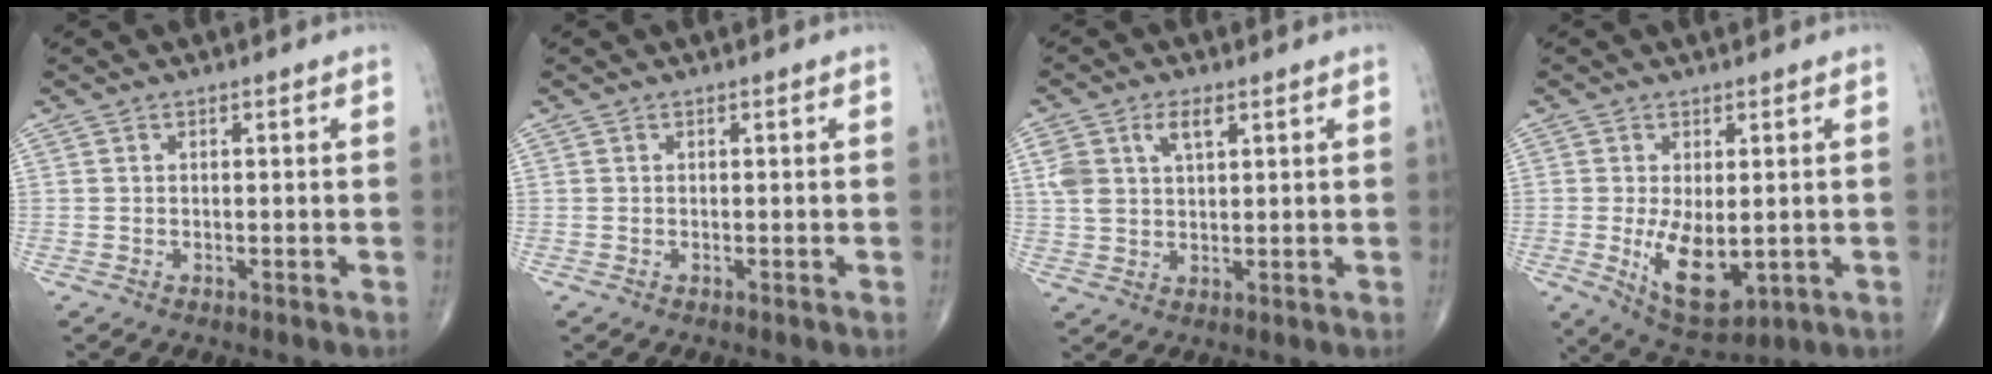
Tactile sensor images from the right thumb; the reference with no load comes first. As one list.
[{"total": 0.0}, {"total": 6.5, "force": [2.8, 3.4, 4.8], "torque": [-0.097, 0.000, 0.057]}, {"total": 9.3, "force": [-1.1, 4.6, 8.1], "torque": [-0.123, -0.023, -0.002]}]